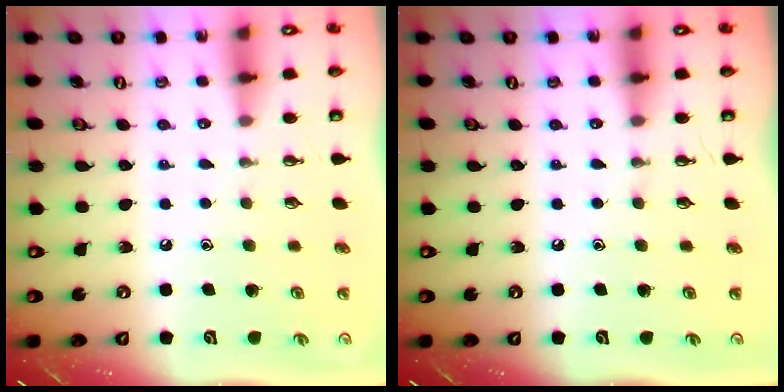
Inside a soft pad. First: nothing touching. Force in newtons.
{"total": 0.0}